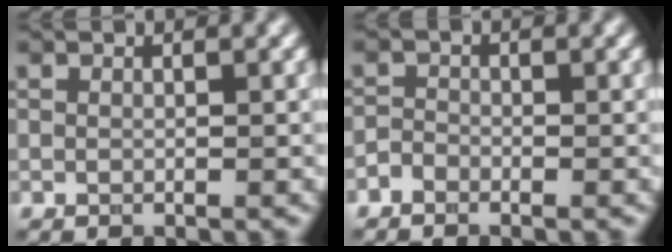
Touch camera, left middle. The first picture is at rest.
{"total": 1.1, "force": [-0.9, 0.6, 0.2], "torque": [-0.001, 0.005, -0.024]}